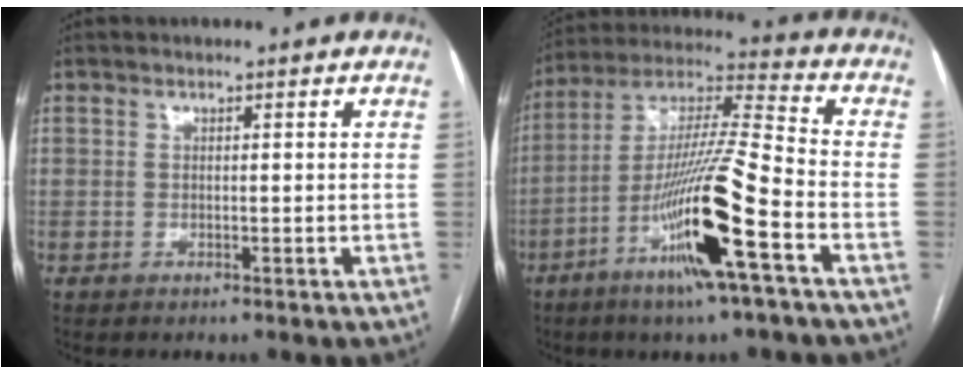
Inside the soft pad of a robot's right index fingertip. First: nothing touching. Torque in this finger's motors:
{"motor_torque": [2.14, 0.00, 1.05, 0.21]}